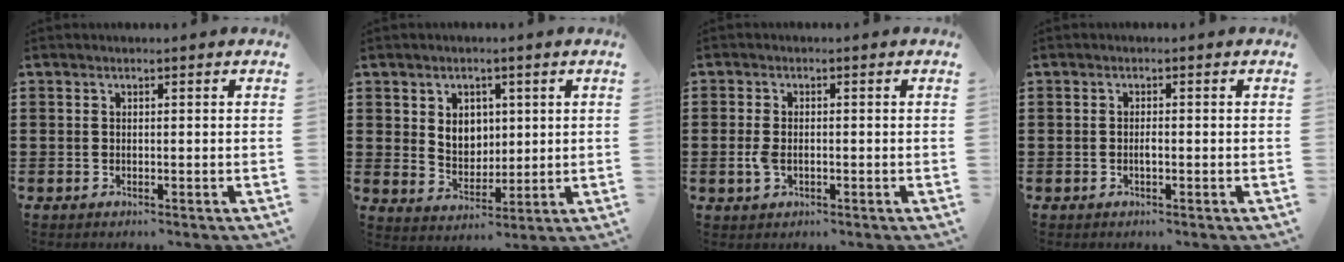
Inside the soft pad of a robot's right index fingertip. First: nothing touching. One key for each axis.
{"total": 4.6, "fx": 1.6, "fy": 3.8, "fz": 2.0, "tx": -0.040, "ty": 0.004, "tz": 0.026}
{"total": 2.6, "fx": -0.5, "fy": 1.5, "fz": 2.0, "tx": -0.055, "ty": -0.004, "tz": -0.014}
{"total": 1.1, "fx": -0.3, "fy": 0.3, "fz": 1.0, "tx": -0.020, "ty": -0.001, "tz": -0.005}